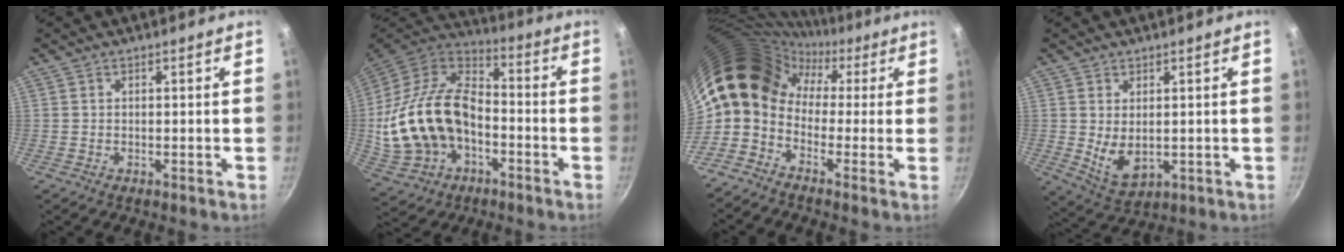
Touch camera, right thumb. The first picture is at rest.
{"total": 23.0, "force": [-3.8, 15.4, 16.7], "torque": [-0.318, 0.043, -0.064]}
{"total": 15.3, "force": [0.5, 12.1, 9.4], "torque": [-0.153, 0.050, -0.019]}
{"total": 6.4, "force": [0.4, 3.8, 5.1], "torque": [-0.081, -0.021, 0.025]}